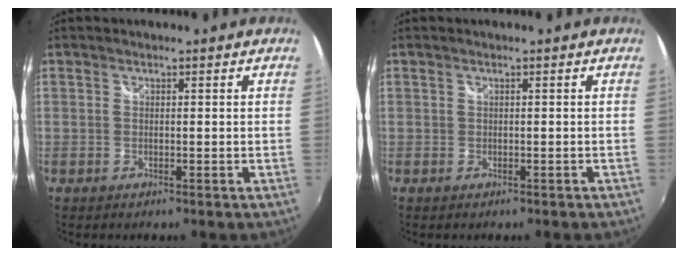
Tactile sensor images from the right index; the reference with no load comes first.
{"total": 0.5, "force": [-0.3, 0.3, 0.3], "torque": [-0.006, 0.002, 0.001]}